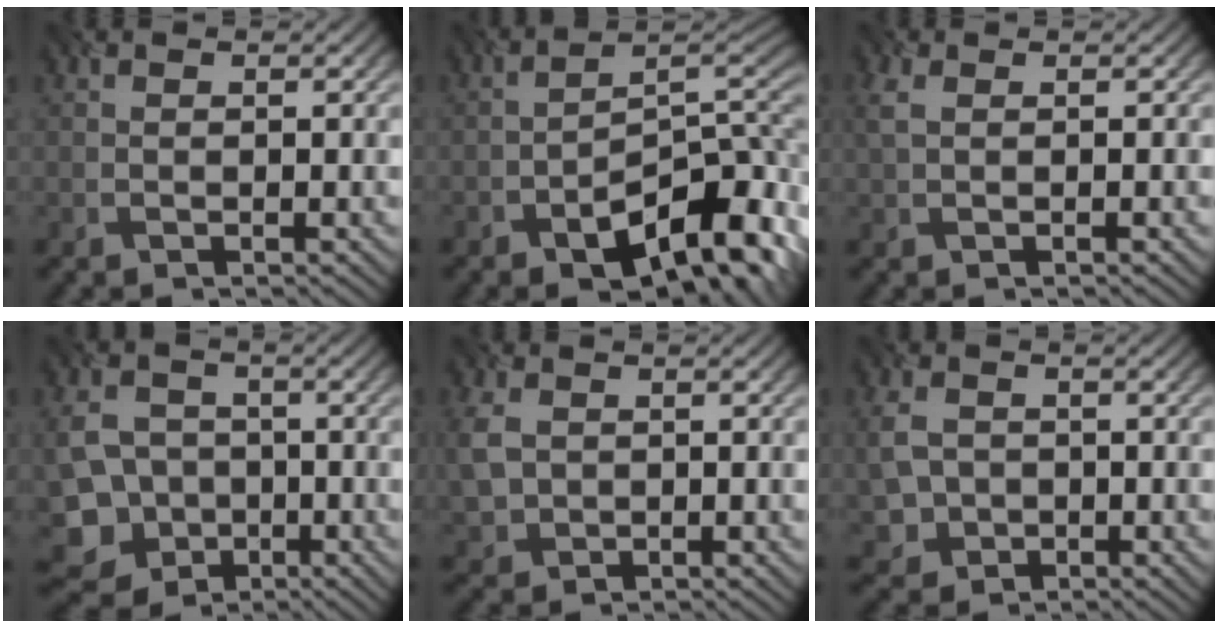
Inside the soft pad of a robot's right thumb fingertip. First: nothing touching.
{"total": 13.7, "force": [-6.7, 6.2, 10.1], "torque": [-0.129, -0.021, -0.107]}
{"total": 1.7, "force": [0.5, 0.6, 1.5], "torque": [-0.037, 0.005, 0.006]}
{"total": 8.3, "force": [-2.6, 7.0, 3.6], "torque": [-0.095, -0.028, -0.053]}
{"total": 4.8, "force": [0.1, 3.9, 2.9], "torque": [-0.084, -0.007, 0.003]}
{"total": 4.5, "force": [-0.6, 3.8, 2.3], "torque": [-0.068, -0.009, -0.013]}